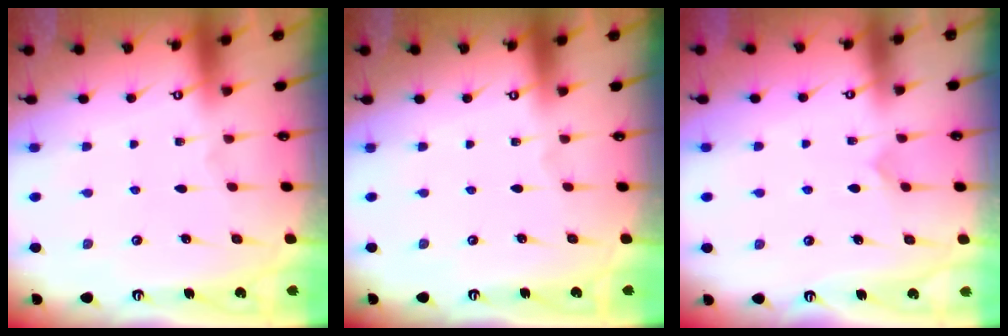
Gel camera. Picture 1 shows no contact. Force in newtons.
{"total": 0.0}
{"total": 5.2, "press": 5.1, "slide": 0.4}